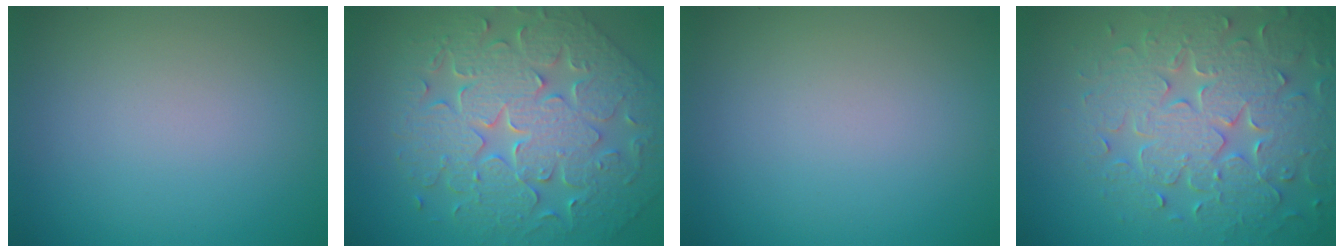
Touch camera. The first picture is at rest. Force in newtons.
{"total": 7.8, "press": 6.7, "slide": 4.0}
{"total": 0.0}
{"total": 8.0, "press": 6.2, "slide": 5.0}